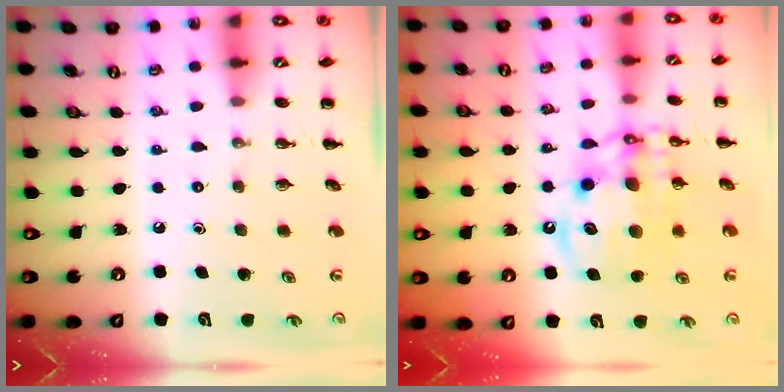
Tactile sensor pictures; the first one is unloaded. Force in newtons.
{"total": 14.1, "press": 13.7, "slide": 3.3}